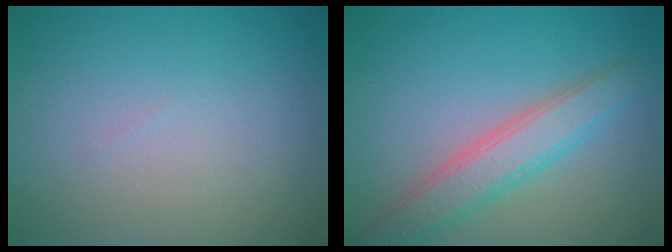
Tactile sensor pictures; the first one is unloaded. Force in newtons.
{"total": 4.3, "press": 4.2, "slide": 0.4}